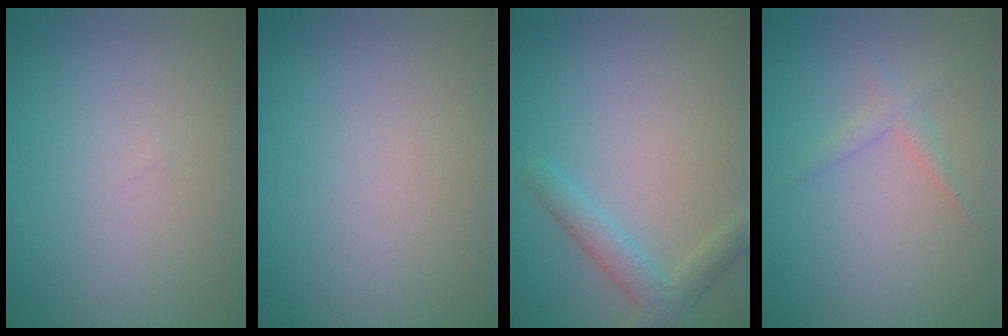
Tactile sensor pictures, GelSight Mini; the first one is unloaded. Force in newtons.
{"total": 0.0}
{"total": 2.8, "press": 2.8, "slide": 0.0}
{"total": 1.3, "press": 1.3, "slide": 0.1}